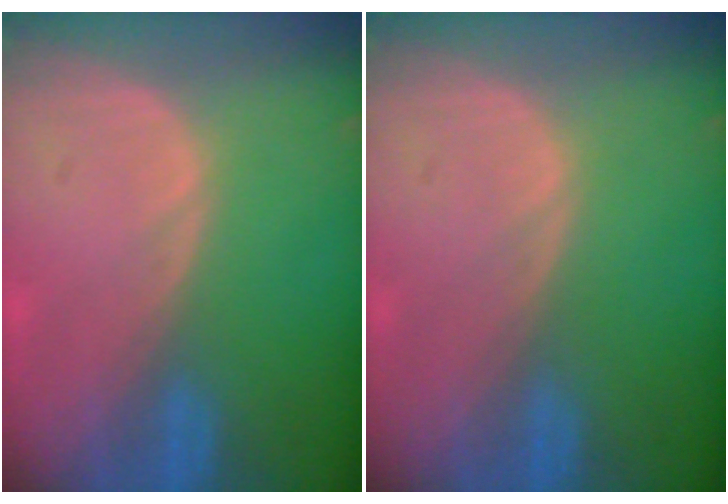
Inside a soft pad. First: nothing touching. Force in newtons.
{"total": 0.0}